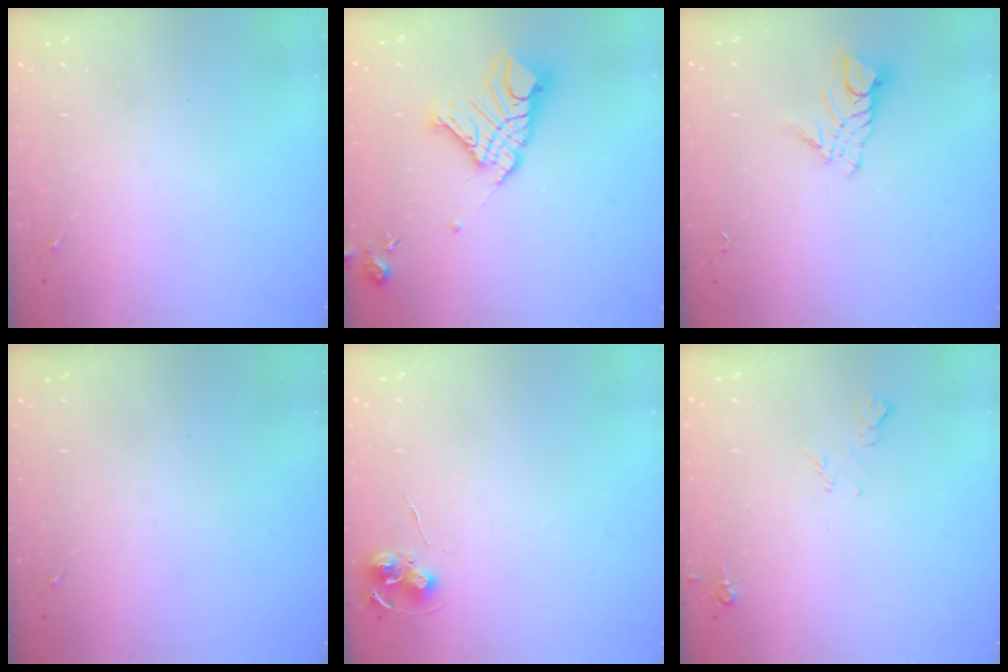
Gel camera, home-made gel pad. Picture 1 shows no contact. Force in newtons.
{"total": 15.8, "press": 15.7, "slide": 1.9}
{"total": 8.9, "press": 8.9, "slide": 0.8}
{"total": 0.0}
{"total": 7.9, "press": 7.9, "slide": 0.5}
{"total": 6.4, "press": 6.3, "slide": 1.2}